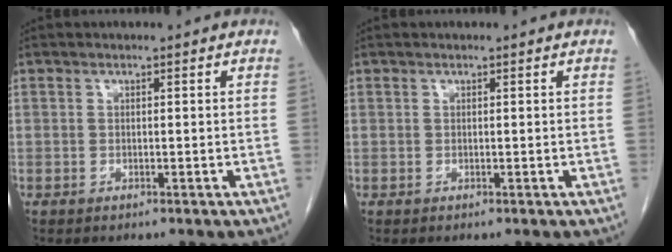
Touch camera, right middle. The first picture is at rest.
{"total": 0.0}